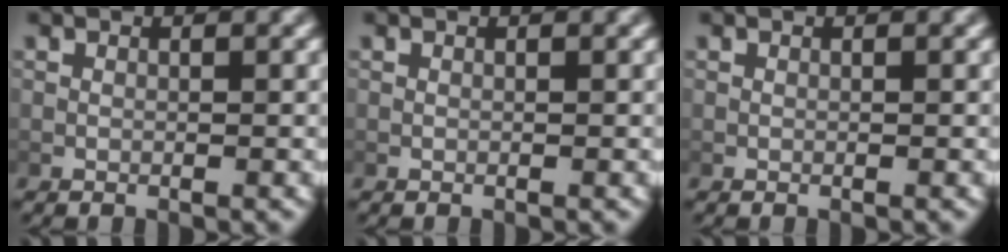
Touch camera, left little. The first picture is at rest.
{"total": 0.0}
{"total": 0.0}